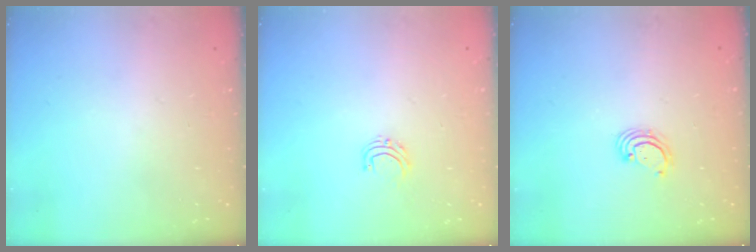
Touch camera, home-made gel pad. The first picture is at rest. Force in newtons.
{"total": 4.7, "press": 4.7, "slide": 0.3}
{"total": 2.8, "press": 2.8, "slide": 0.3}